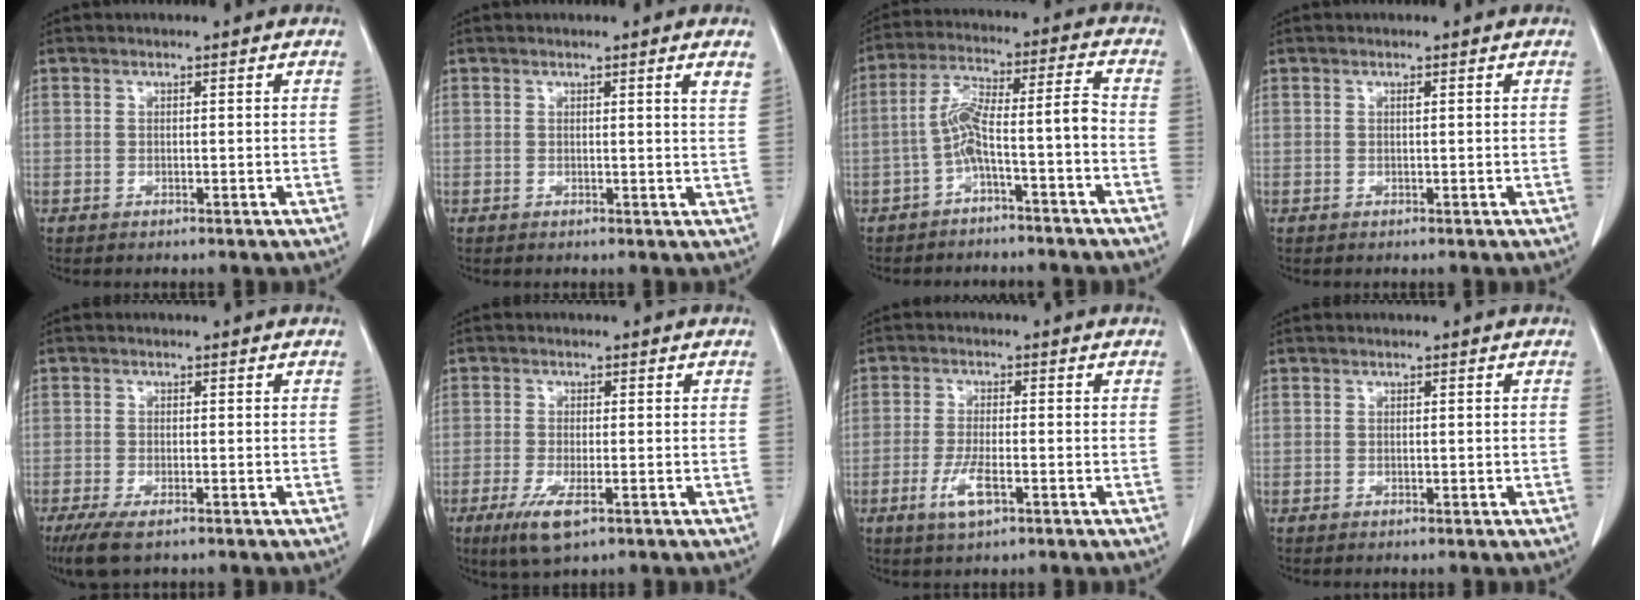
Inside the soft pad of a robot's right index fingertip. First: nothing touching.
{"total": 2.0, "force": [1.3, -0.4, 1.4], "torque": [-0.021, -0.008, 0.011]}
{"total": 8.0, "force": [-3.2, 0.4, 7.3], "torque": [-0.135, 0.041, -0.055]}
{"total": 0.0}
{"total": 5.0, "force": [-3.4, 1.4, 3.4], "torque": [-0.065, -0.012, -0.054]}
{"total": 5.4, "force": [-2.7, 1.3, 4.4], "torque": [-0.091, -0.014, -0.045]}
{"total": 4.8, "force": [-2.2, 1.1, 4.2], "torque": [-0.088, -0.005, -0.038]}
{"total": 0.0}